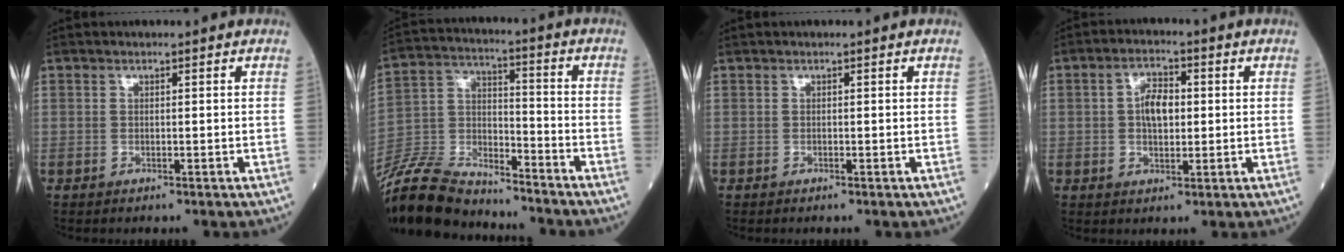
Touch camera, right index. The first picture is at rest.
{"total": 15.9, "force": [-14.9, 3.5, 4.3], "torque": [-0.089, 0.019, -0.271]}
{"total": 0.0}
{"total": 5.0, "force": [0.4, 2.7, 4.2], "torque": [-0.078, 0.010, 0.006]}